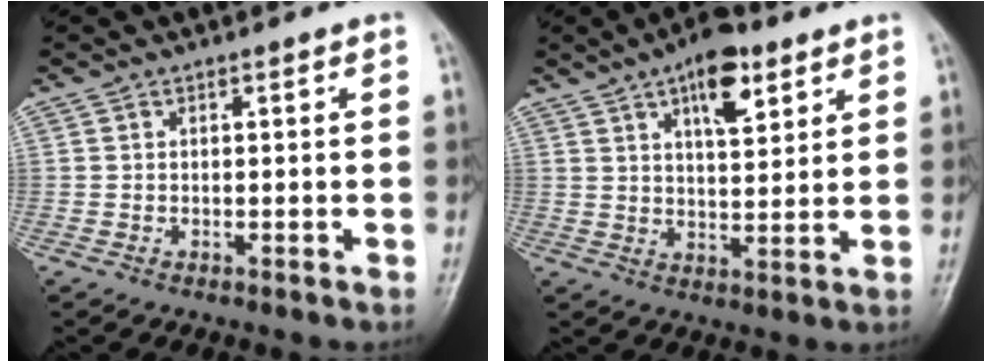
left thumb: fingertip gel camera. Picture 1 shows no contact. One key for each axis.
{"total": 10.2, "fx": 5.4, "fy": 4.4, "fz": 7.4, "tx": -0.093, "ty": -0.024, "tz": 0.082}